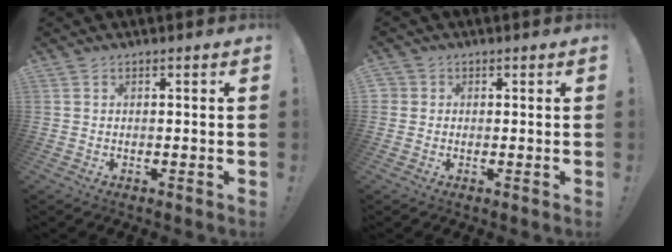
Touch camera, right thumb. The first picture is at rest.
{"total": 2.1, "force": [-0.1, 2.0, 0.6], "torque": [-0.004, 0.002, -0.002]}